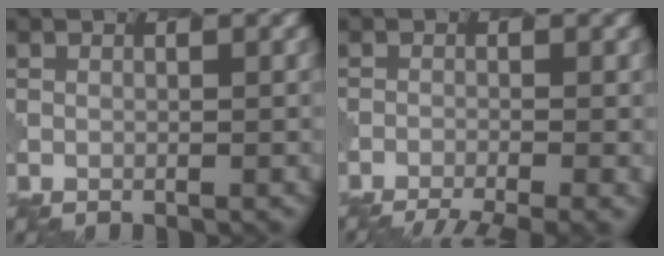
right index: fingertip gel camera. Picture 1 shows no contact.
{"total": 5.7, "force": [-4.5, 1.2, 3.2], "torque": [-0.049, -0.021, -0.066]}